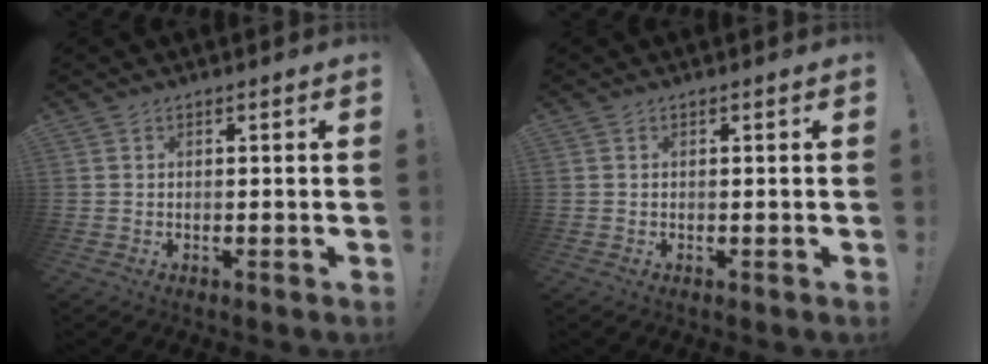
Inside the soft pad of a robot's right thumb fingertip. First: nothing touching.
{"total": 0.0}